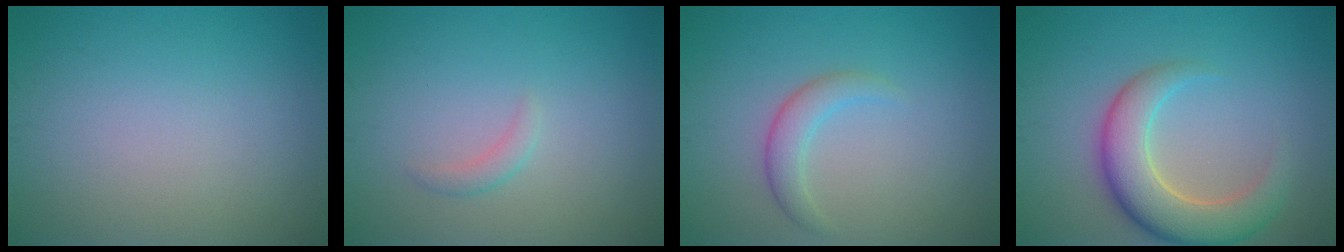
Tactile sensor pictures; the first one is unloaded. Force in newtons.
{"total": 1.0, "press": 1.0, "slide": 0.0}
{"total": 2.2, "press": 2.2, "slide": 0.2}
{"total": 6.5, "press": 6.5, "slide": 0.5}